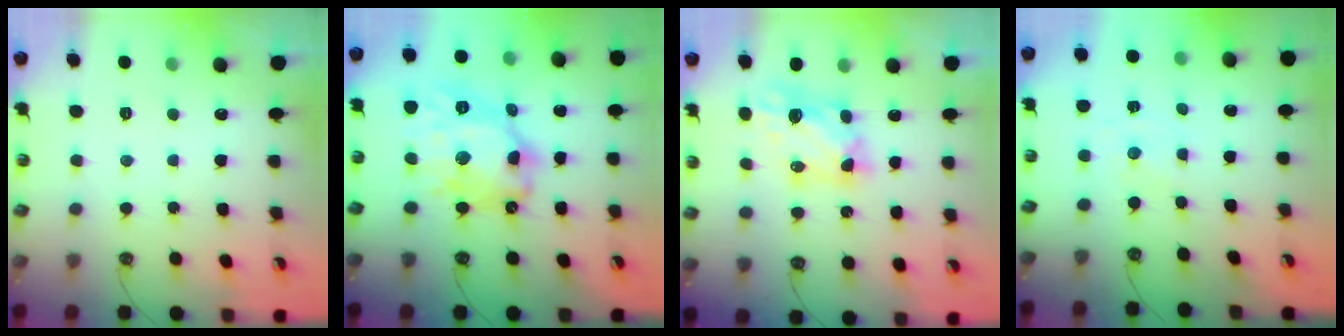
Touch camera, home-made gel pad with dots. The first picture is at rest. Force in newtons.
{"total": 19.4, "press": 19.2, "slide": 2.3}
{"total": 6.6, "press": 6.5, "slide": 0.7}
{"total": 0.0}